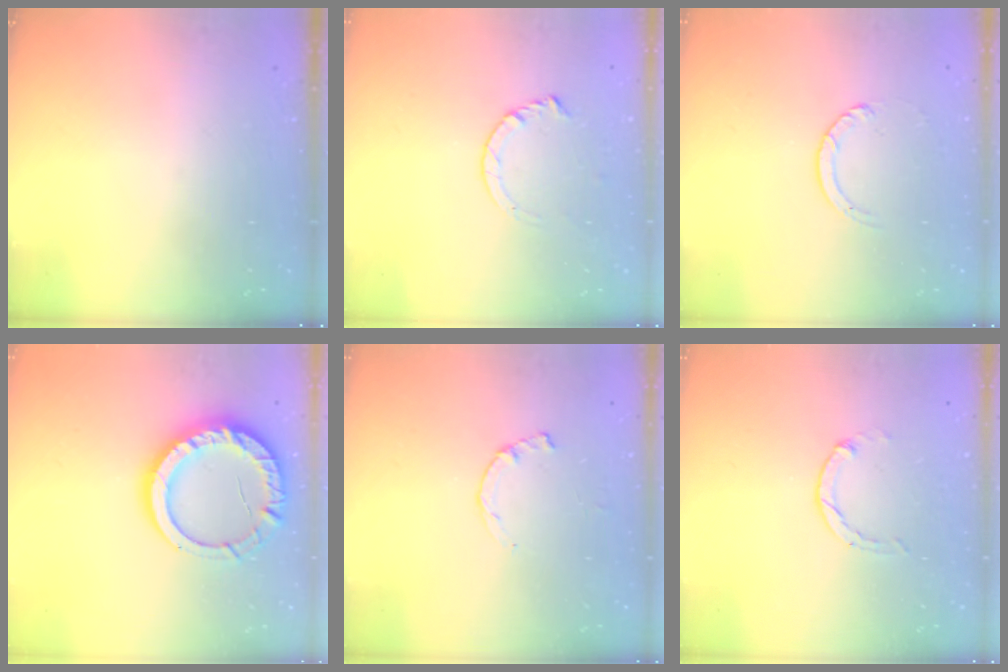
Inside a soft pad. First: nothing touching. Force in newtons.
{"total": 4.4, "press": 4.4, "slide": 0.5}
{"total": 2.4, "press": 2.4, "slide": 0.2}
{"total": 16.2, "press": 16.0, "slide": 2.1}
{"total": 1.2, "press": 1.1, "slide": 0.3}
{"total": 0.8, "press": 0.7, "slide": 0.2}